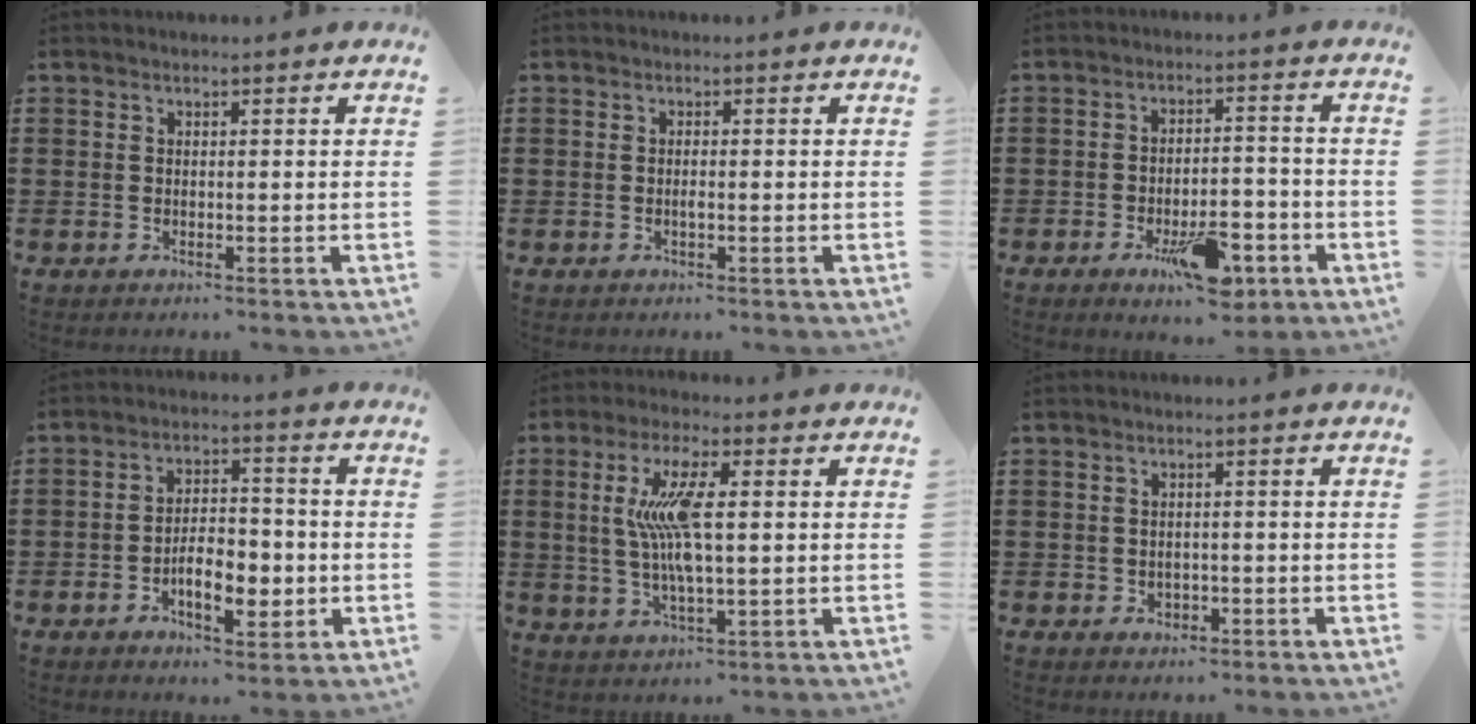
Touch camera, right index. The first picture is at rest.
{"total": 0.8, "force": [-0.2, 0.2, 0.8], "torque": [-0.016, -0.004, -0.003]}
{"total": 8.3, "force": [-4.2, 3.4, 6.2], "torque": [-0.089, 0.008, -0.064]}
{"total": 7.4, "force": [-2.4, 3.8, 5.8], "torque": [-0.100, 0.007, -0.045]}
{"total": 9.5, "force": [1.1, 2.5, 9.1], "torque": [-0.202, -0.002, 0.008]}
{"total": 0.7, "force": [0.0, 0.6, 0.4], "torque": [-0.009, 0.005, -0.001]}